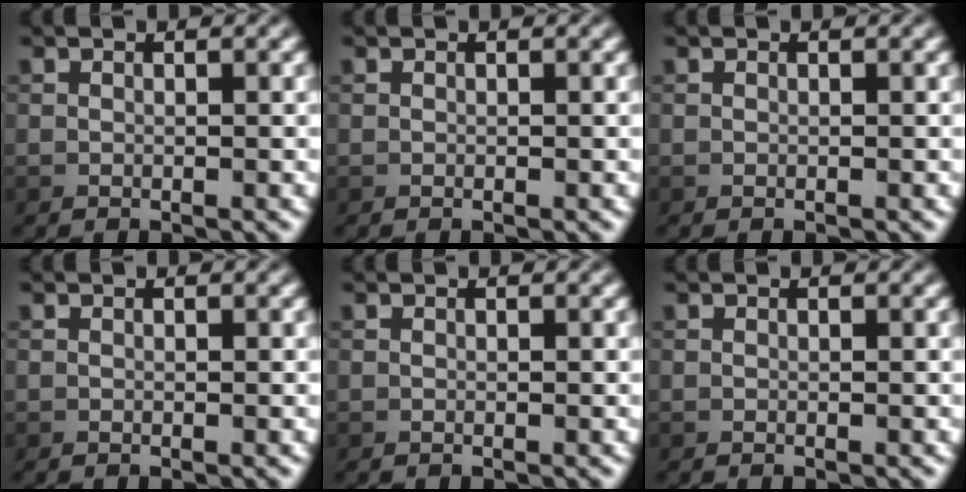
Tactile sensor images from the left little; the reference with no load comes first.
{"total": 0.0}
{"total": 0.0}
{"total": 0.0}
{"total": 0.0}
{"total": 0.0}